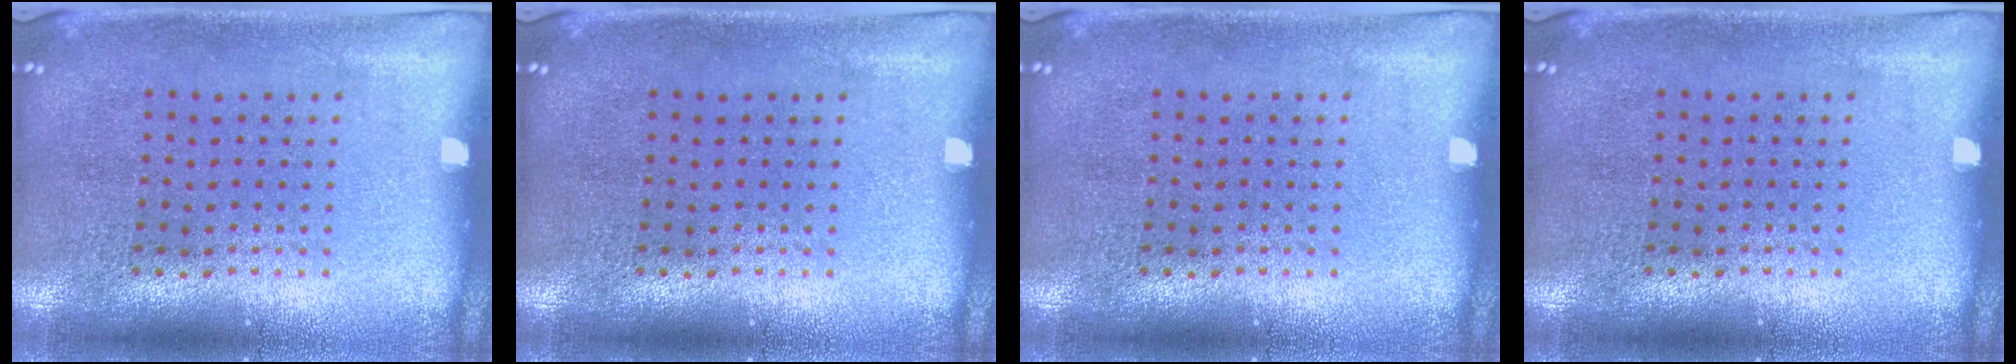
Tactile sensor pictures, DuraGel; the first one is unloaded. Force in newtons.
{"total": 0.0}
{"total": 0.0}
{"total": 0.0}